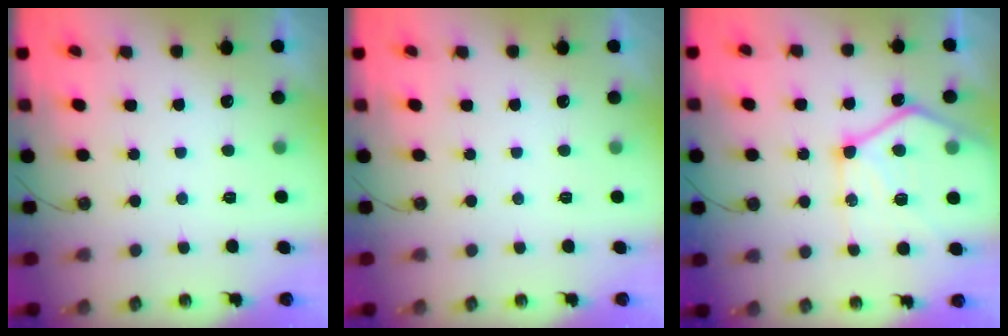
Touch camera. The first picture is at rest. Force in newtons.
{"total": 0.0}
{"total": 17.4, "press": 17.3, "slide": 1.8}